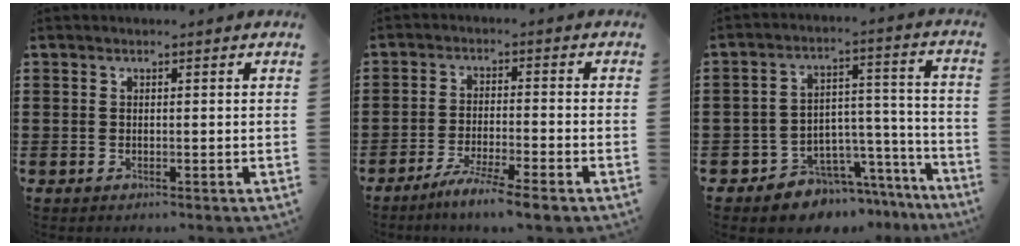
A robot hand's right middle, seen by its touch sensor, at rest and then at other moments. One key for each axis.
{"total": 5.0, "fx": -4.2, "fy": -0.3, "fz": 2.7, "tx": -0.048, "ty": -0.009, "tz": -0.076}
{"total": 6.1, "fx": -5.5, "fy": 2.8, "fz": 0.0, "tx": -0.005, "ty": 0.014, "tz": -0.104}